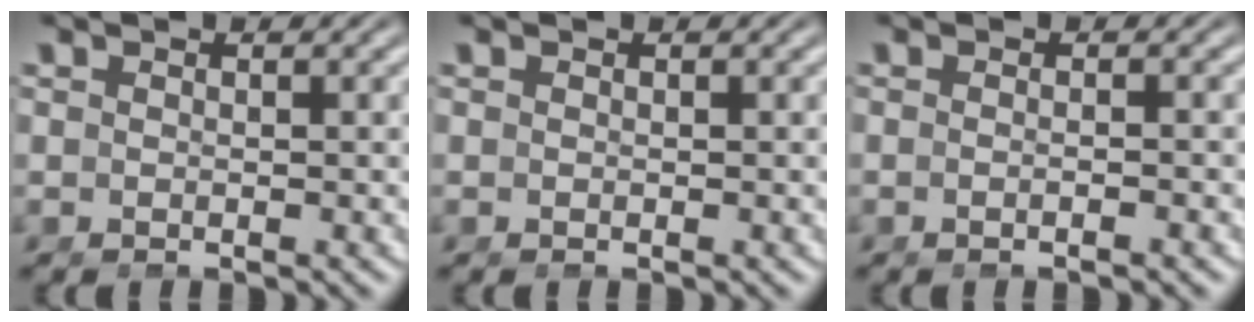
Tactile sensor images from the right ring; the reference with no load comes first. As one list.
[{"total": 0.0}, {"total": 1.5, "force": [-1.0, -0.5, 1.0], "torque": [-0.020, 0.001, -0.019]}]